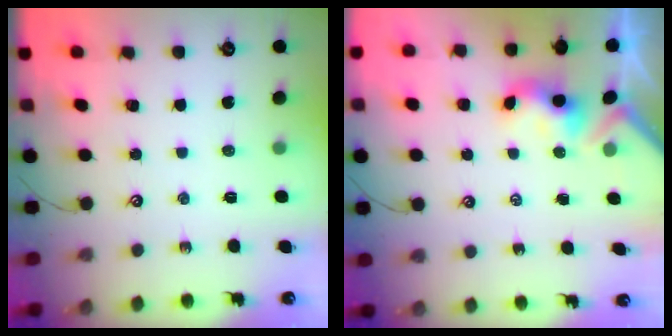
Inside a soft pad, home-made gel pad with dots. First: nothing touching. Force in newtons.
{"total": 3.5, "press": 3.5, "slide": 0.2}